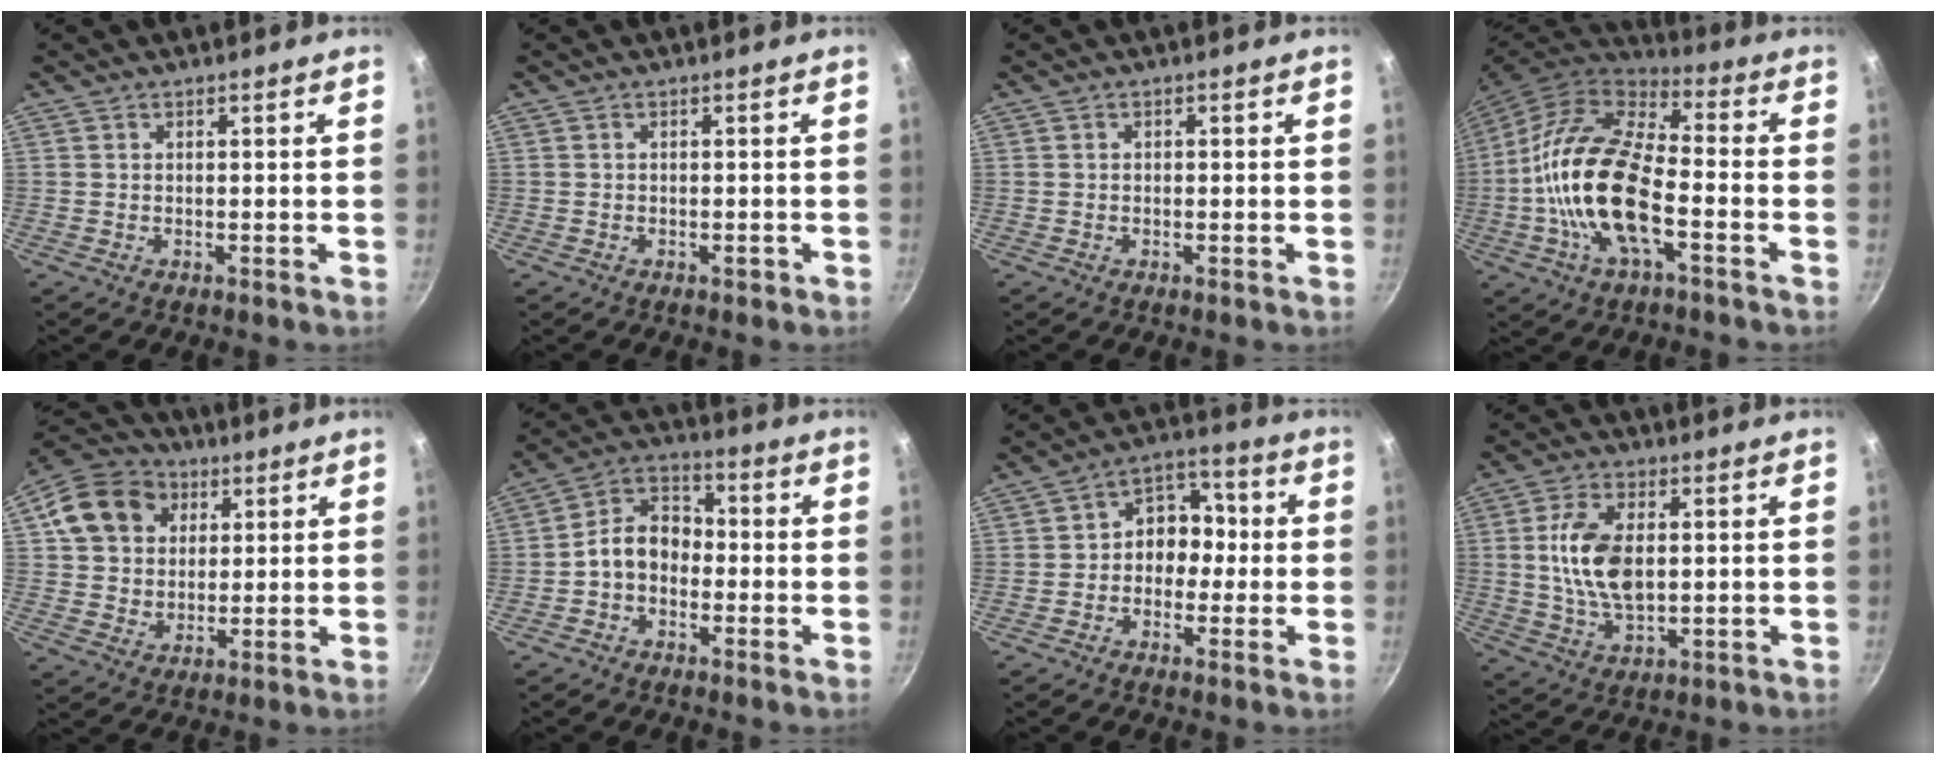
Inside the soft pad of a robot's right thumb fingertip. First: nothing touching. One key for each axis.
{"total": 0.7, "fx": -0.4, "fy": 0.4, "fz": 0.4, "tx": -0.001, "ty": 0.003, "tz": -0.007}
{"total": 0.0}
{"total": 20.0, "fx": -4.3, "fy": 9.0, "fz": 17.3, "tx": -0.344, "ty": 0.029, "tz": -0.082}
{"total": 14.1, "fx": 4.3, "fy": 11.7, "fz": 6.6, "tx": -0.098, "ty": 0.004, "tz": 0.071}
{"total": 8.8, "fx": -1.7, "fy": 6.5, "fz": 5.6, "tx": -0.079, "ty": 0.037, "tz": -0.048}
{"total": 8.8, "fx": -0.5, "fy": 6.7, "fz": 5.7, "tx": -0.039, "ty": 0.036, "tz": -0.022}
{"total": 11.5, "fx": 1.2, "fy": 6.2, "fz": 9.6, "tx": -0.186, "ty": -0.005, "tz": 0.026}